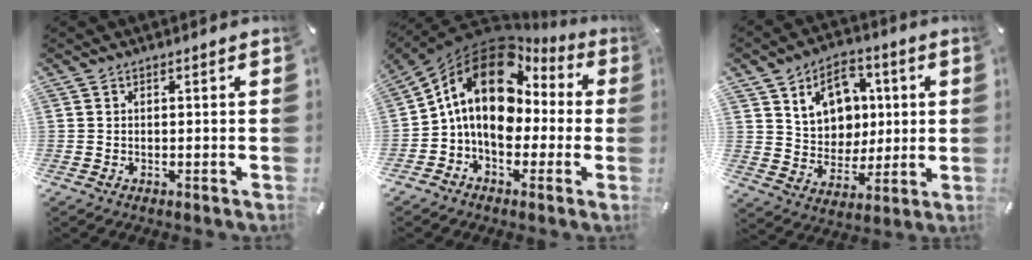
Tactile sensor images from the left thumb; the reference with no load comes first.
{"total": 17.4, "force": [2.9, 12.9, 11.4], "torque": [-0.216, -0.008, 0.049]}
{"total": 11.8, "force": [4.6, 9.9, 4.3], "torque": [-0.074, -0.015, 0.092]}